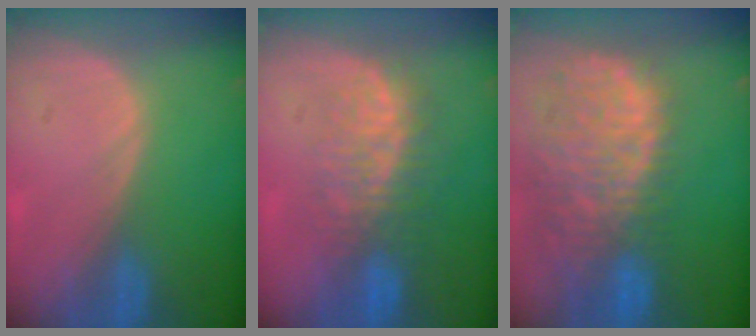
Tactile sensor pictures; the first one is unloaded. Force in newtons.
{"total": 7.8, "press": 7.4, "slide": 2.4}
{"total": 13.7, "press": 11.1, "slide": 7.9}